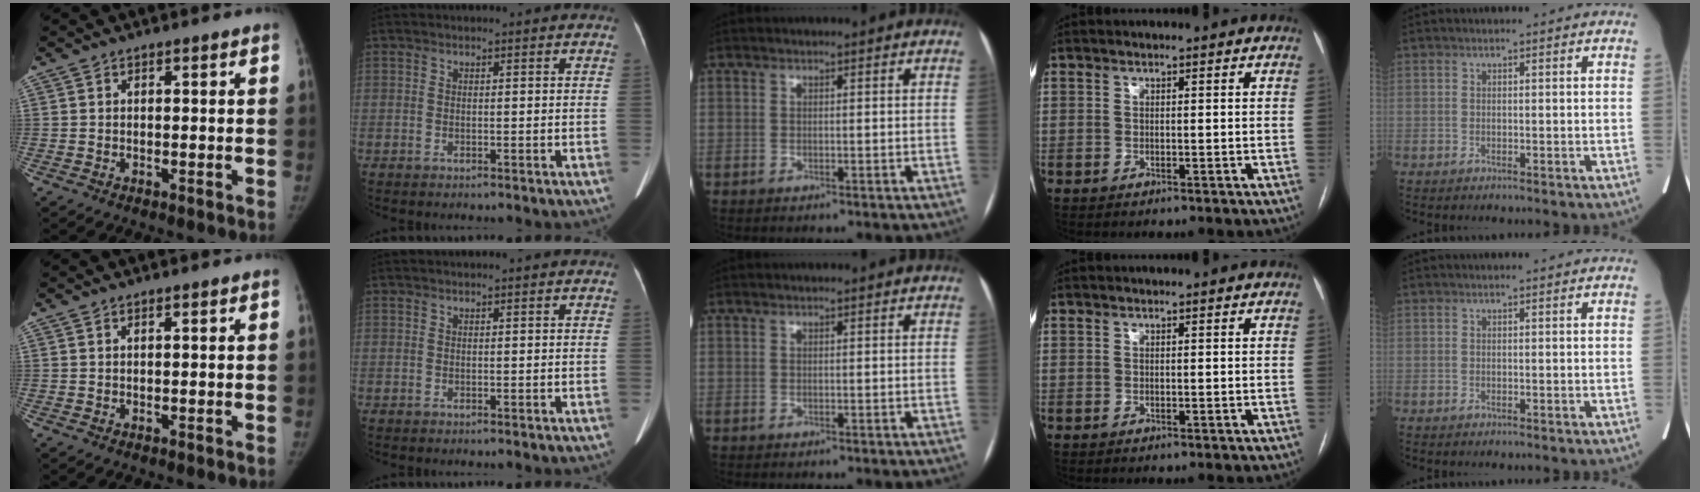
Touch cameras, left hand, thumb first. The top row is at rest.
{}